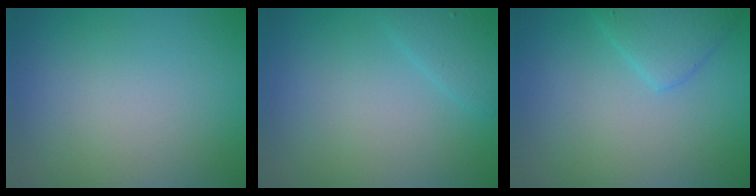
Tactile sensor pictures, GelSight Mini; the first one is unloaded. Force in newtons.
{"total": 1.4, "press": 1.4, "slide": 0.1}
{"total": 2.6, "press": 2.6, "slide": 0.1}